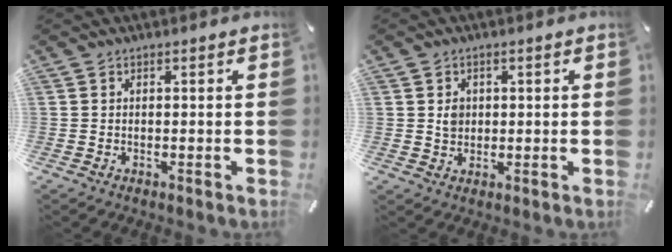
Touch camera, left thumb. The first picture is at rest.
{"total": 2.7, "force": [0.5, 2.5, 0.8], "torque": [-0.004, -0.001, 0.004]}